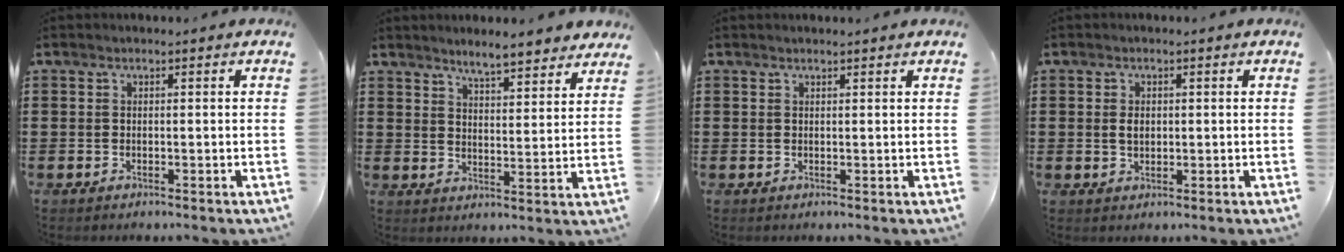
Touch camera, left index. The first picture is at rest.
{"total": 4.9, "force": [4.8, 0.0, 1.1], "torque": [-0.033, -0.025, 0.083]}
{"total": 0.9, "force": [0.8, 0.0, 0.3], "torque": [-0.007, 0.000, 0.016]}
{"total": 2.0, "force": [0.4, 1.2, 1.5], "torque": [-0.034, 0.007, 0.006]}